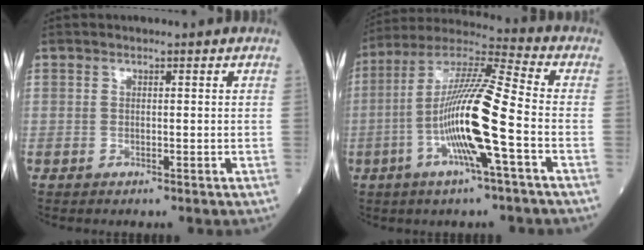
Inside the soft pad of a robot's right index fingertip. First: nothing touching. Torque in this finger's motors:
{"motor_torque": [1.51, -0.64, 1.05, 0.21]}